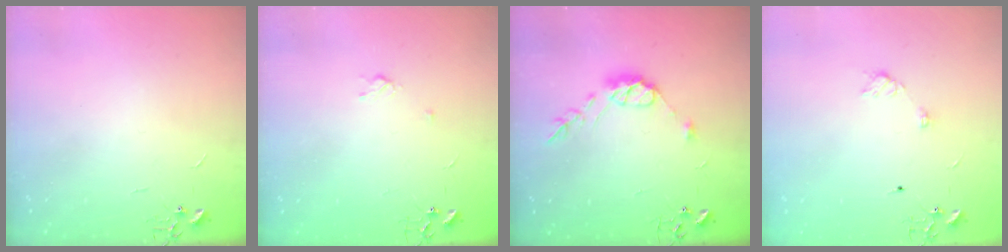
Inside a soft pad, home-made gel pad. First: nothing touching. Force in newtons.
{"total": 3.5, "press": 3.5, "slide": 0.7}
{"total": 9.8, "press": 9.8, "slide": 0.7}
{"total": 6.2, "press": 6.1, "slide": 0.8}